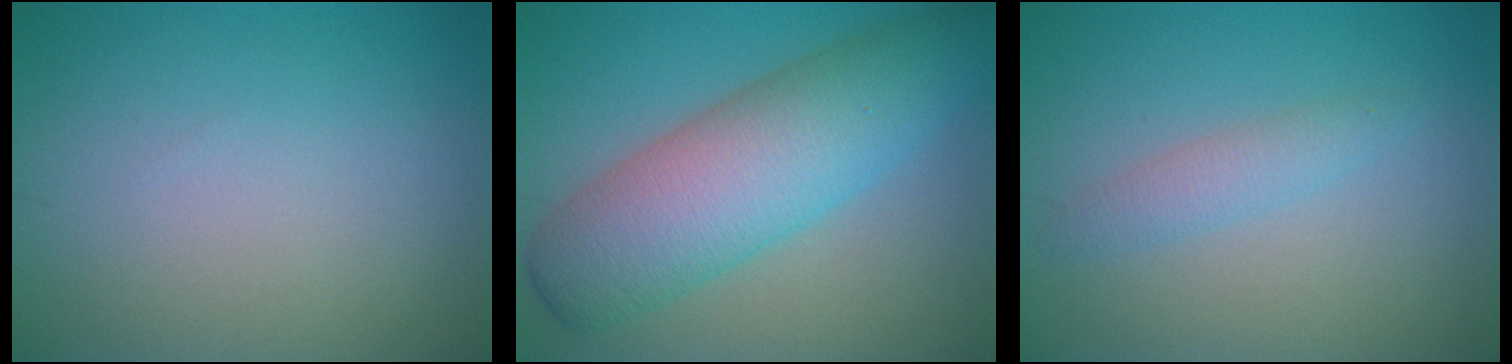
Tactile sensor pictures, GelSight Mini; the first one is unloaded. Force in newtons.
{"total": 9.2, "press": 9.2, "slide": 0.1}
{"total": 1.8, "press": 1.8, "slide": 0.1}